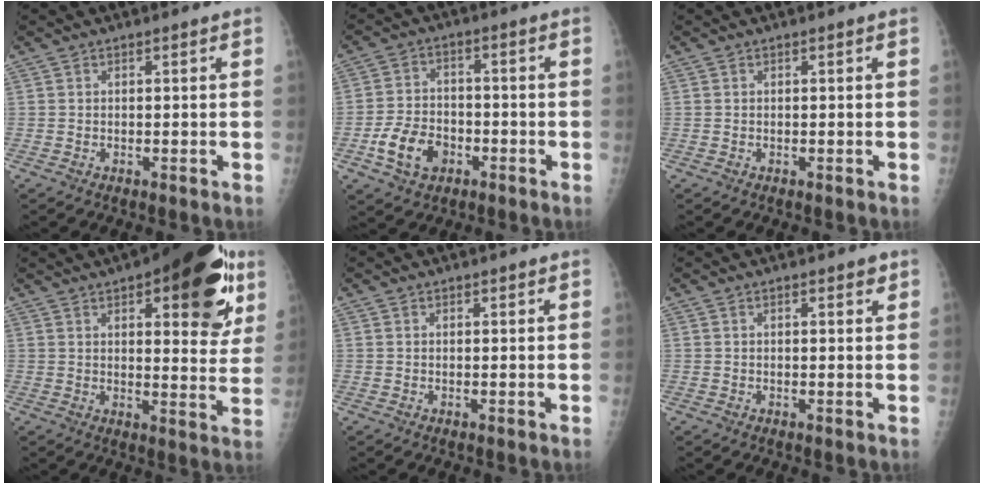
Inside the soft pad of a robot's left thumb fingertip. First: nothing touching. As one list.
[{"total": 9.0, "force": [-3.7, 6.4, 5.1], "torque": [-0.077, 0.017, -0.066]}, {"total": 0.0}, {"total": 21.4, "force": [10.3, 8.2, 16.8], "torque": [-0.181, -0.025, 0.135]}, {"total": 0.7, "force": [0.5, 0.4, 0.1], "torque": [0.005, -0.004, 0.005]}, {"total": 1.9, "force": [1.2, 0.8, 1.2], "torque": [-0.006, -0.005, 0.013]}]